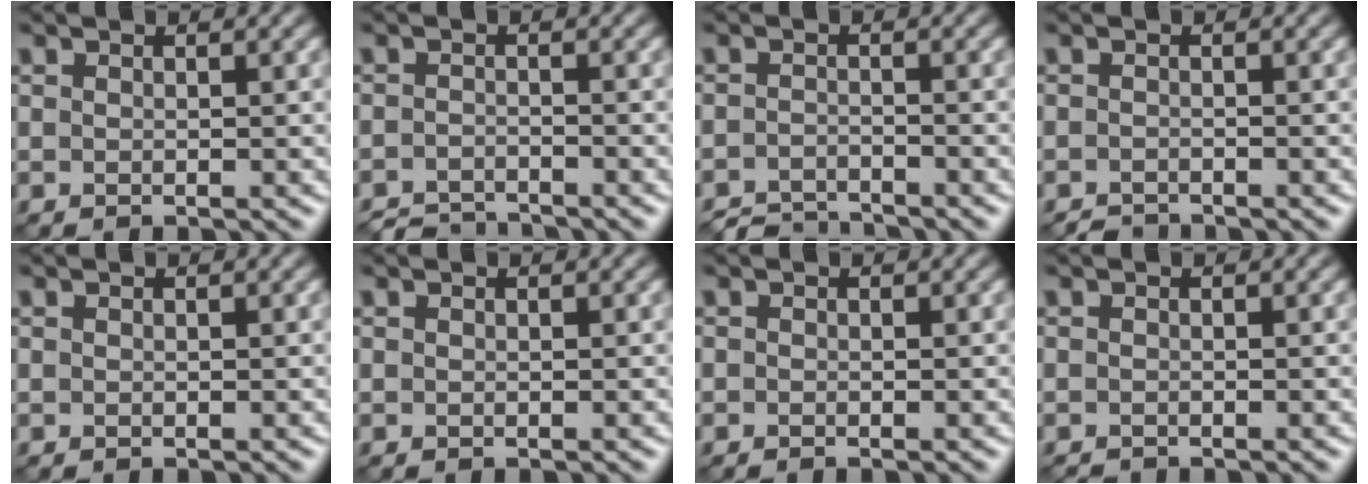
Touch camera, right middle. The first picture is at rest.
{"total": 2.9, "force": [-2.9, 0.3, 0.5], "torque": [-0.004, -0.003, -0.056]}
{"total": 3.3, "force": [-3.2, 0.4, 0.6], "torque": [-0.008, -0.003, -0.064]}
{"total": 1.2, "force": [-1.2, 0.1, 0.1], "torque": [0.001, -0.001, -0.026]}
{"total": 0.0}
{"total": 0.0}
{"total": 0.0}
{"total": 0.6, "force": [-0.6, 0.0, 0.0], "torque": [0.001, -0.005, -0.014]}